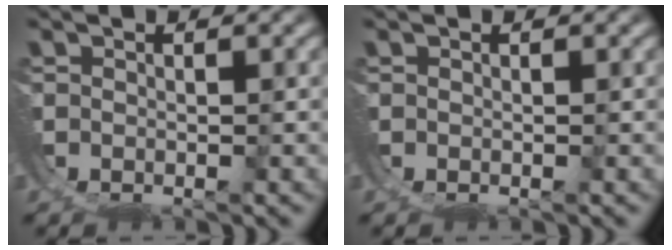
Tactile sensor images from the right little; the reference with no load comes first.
{"total": 0.0}